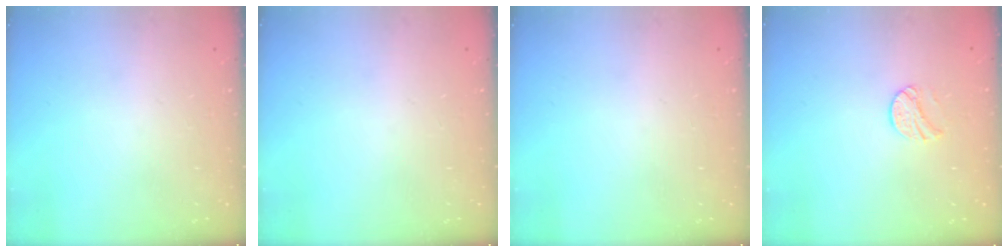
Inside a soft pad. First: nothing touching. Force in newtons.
{"total": 0.0}
{"total": 0.0}
{"total": 9.1, "press": 9.1, "slide": 0.6}